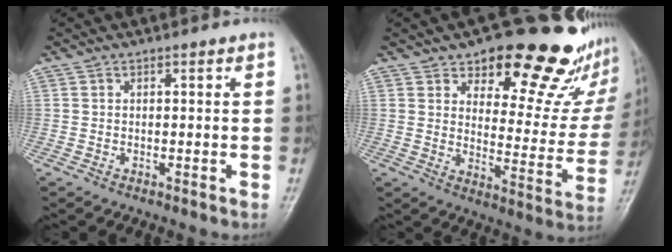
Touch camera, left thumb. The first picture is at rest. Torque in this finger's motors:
{"motor_torque": [0.10, 0.25, 0.23, -0.13, 0.13]}